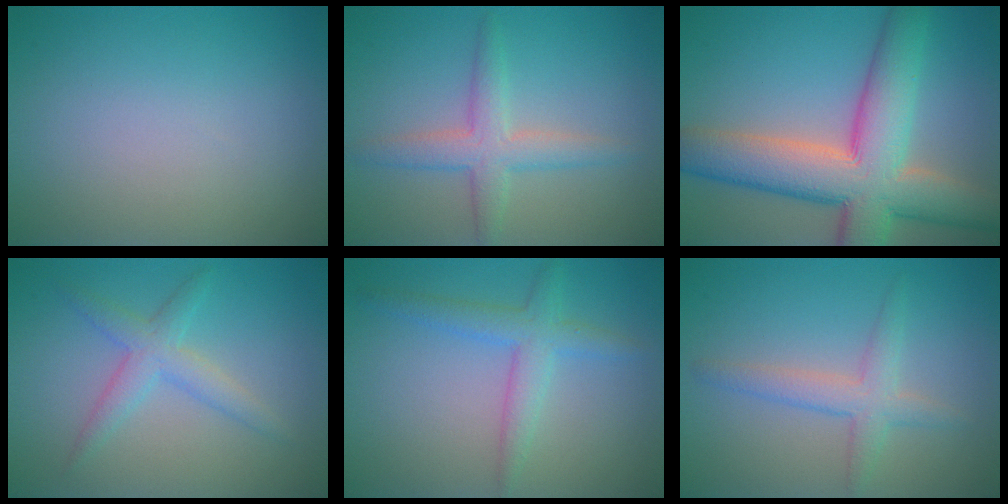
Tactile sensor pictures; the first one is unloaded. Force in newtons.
{"total": 3.3, "press": 3.3, "slide": 0.1}
{"total": 10.9, "press": 10.9, "slide": 0.5}
{"total": 2.8, "press": 2.8, "slide": 0.1}
{"total": 3.0, "press": 3.0, "slide": 0.2}
{"total": 2.8, "press": 2.8, "slide": 0.1}